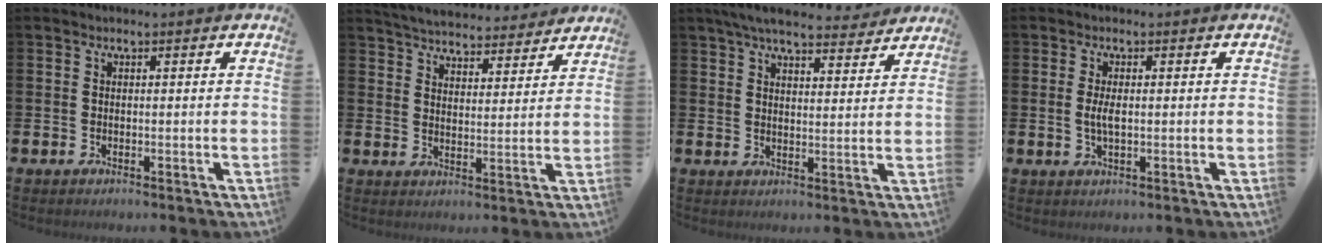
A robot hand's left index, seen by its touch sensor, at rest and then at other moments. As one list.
[{"total": 5.3, "force": [5.2, 0.8, 0.3], "torque": [-0.023, -0.039, 0.091]}, {"total": 6.5, "force": [6.0, 1.3, 2.2], "torque": [-0.049, -0.028, 0.105]}, {"total": 2.6, "force": [0.1, 1.0, 2.4], "torque": [-0.042, 0.001, -0.001]}]